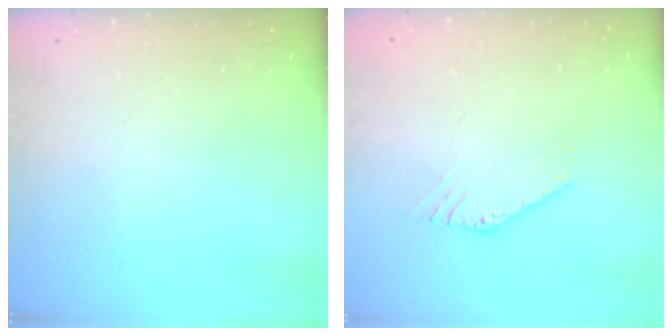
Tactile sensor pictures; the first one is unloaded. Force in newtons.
{"total": 0.8, "press": 0.7, "slide": 0.4}